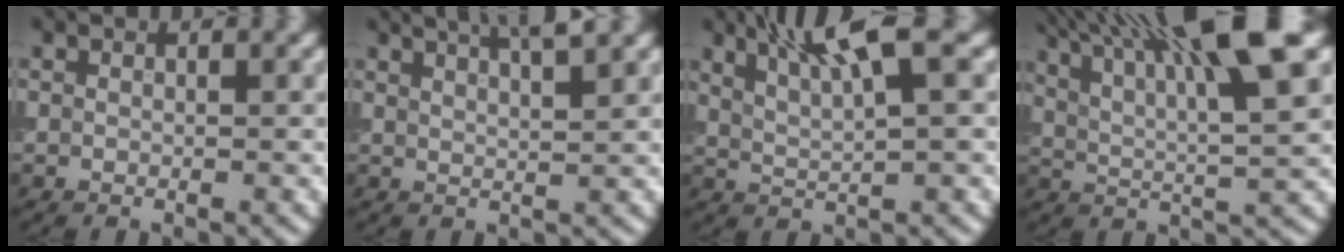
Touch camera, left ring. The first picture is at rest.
{"total": 4.2, "force": [3.1, 1.0, 2.6], "torque": [-0.011, 0.023, 0.024]}
{"total": 5.5, "force": [3.0, 0.9, 4.6], "torque": [-0.072, 0.010, 0.053]}
{"total": 11.5, "force": [6.2, 2.6, 9.3], "torque": [-0.151, 0.016, 0.102]}